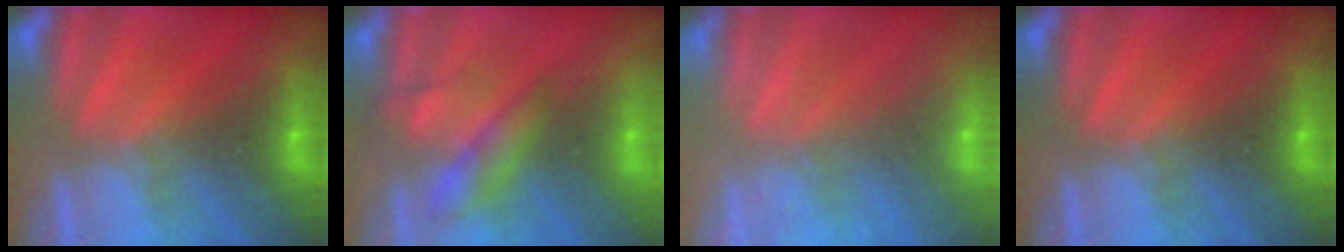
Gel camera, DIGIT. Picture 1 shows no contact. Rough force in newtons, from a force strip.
{"total": 2.3}
{"total": 8.9}
{"total": 0.0}